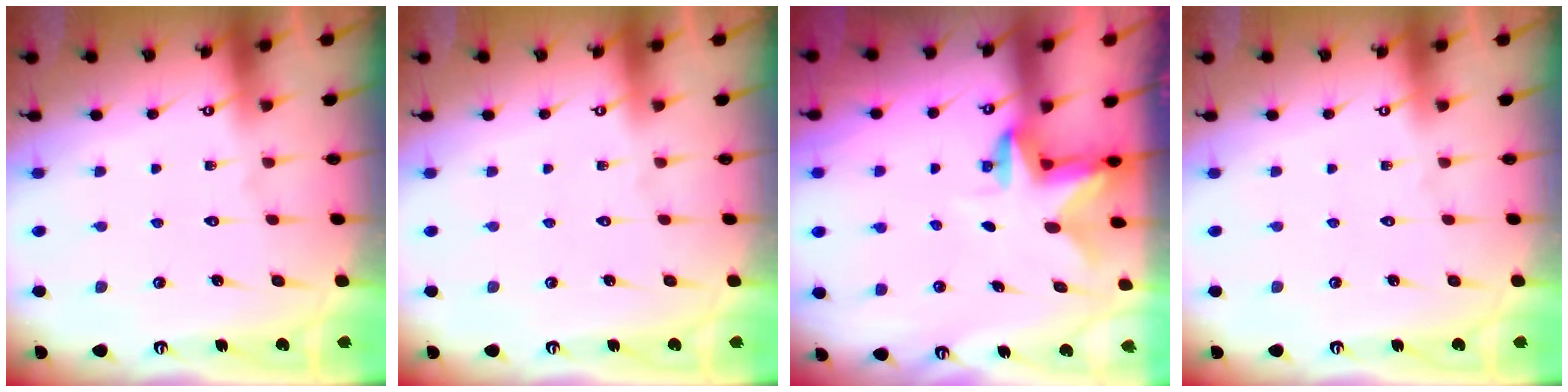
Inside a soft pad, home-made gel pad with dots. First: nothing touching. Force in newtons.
{"total": 0.0}
{"total": 2.7, "press": 2.7, "slide": 0.5}
{"total": 0.0}